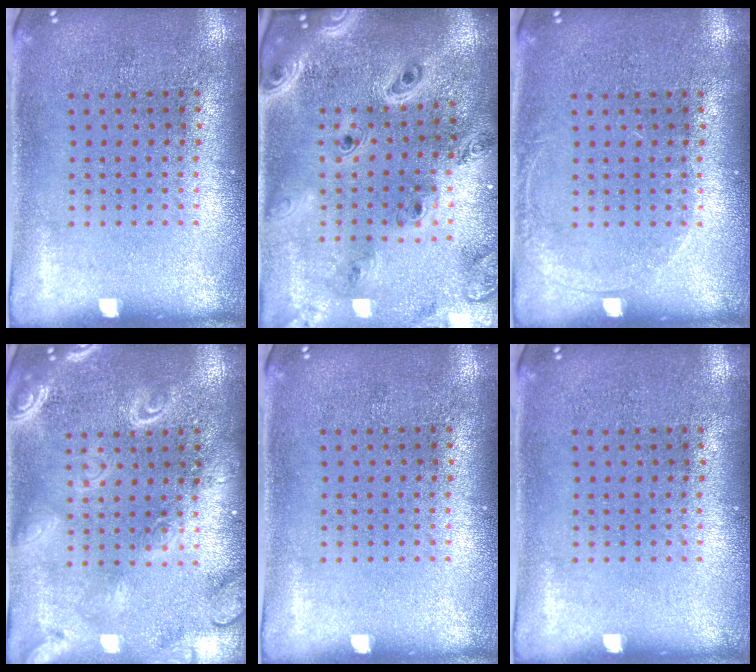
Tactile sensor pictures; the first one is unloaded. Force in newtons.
{"total": 2.6, "press": 2.3, "slide": 1.2}
{"total": 0.9, "press": 0.8, "slide": 0.2}
{"total": 2.6, "press": 2.5, "slide": 0.3}
{"total": 0.0}
{"total": 0.0}